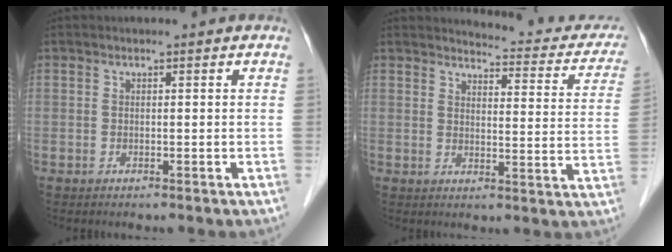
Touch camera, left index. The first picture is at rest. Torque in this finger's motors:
{"motor_torque": [0.59, -1.25, 0.07, 0.01]}